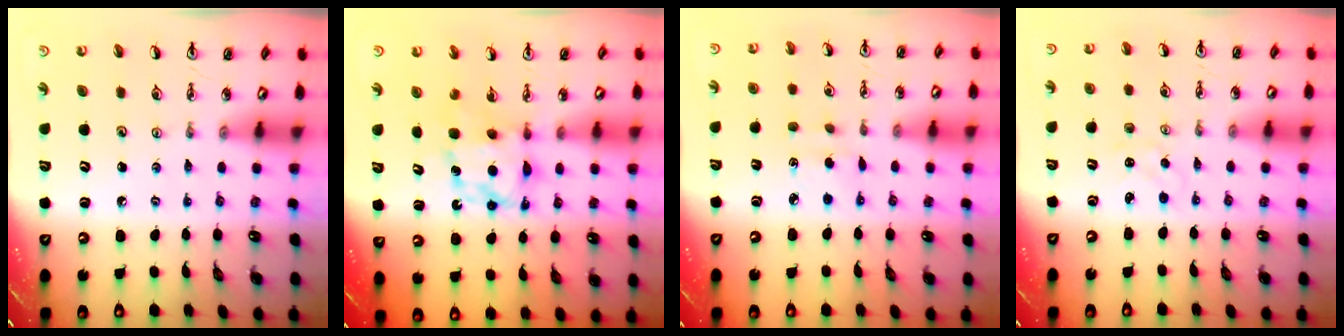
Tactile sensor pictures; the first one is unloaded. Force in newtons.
{"total": 6.2, "press": 6.1, "slide": 0.5}
{"total": 2.8, "press": 2.6, "slide": 0.8}
{"total": 0.0}